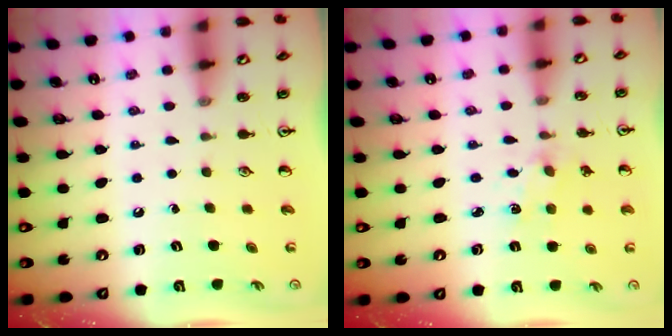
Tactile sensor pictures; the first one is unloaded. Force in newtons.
{"total": 1.6, "press": 1.6, "slide": 0.1}